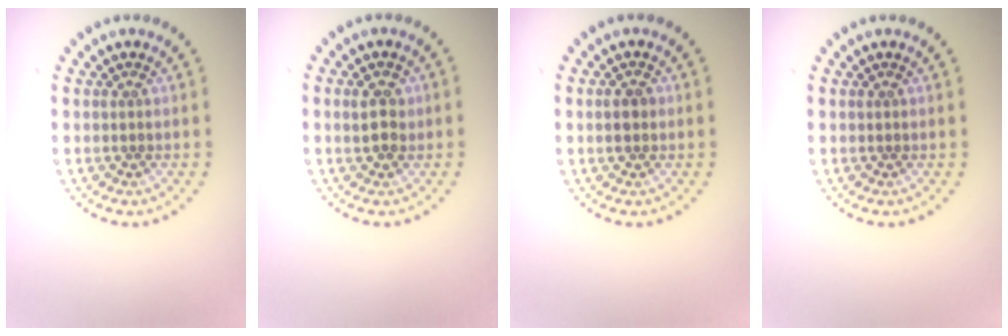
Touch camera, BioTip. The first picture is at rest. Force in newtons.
{"total": 2.2, "press": 2.1, "slide": 0.4}
{"total": 1.5, "press": 1.5, "slide": 0.1}
{"total": 0.0}